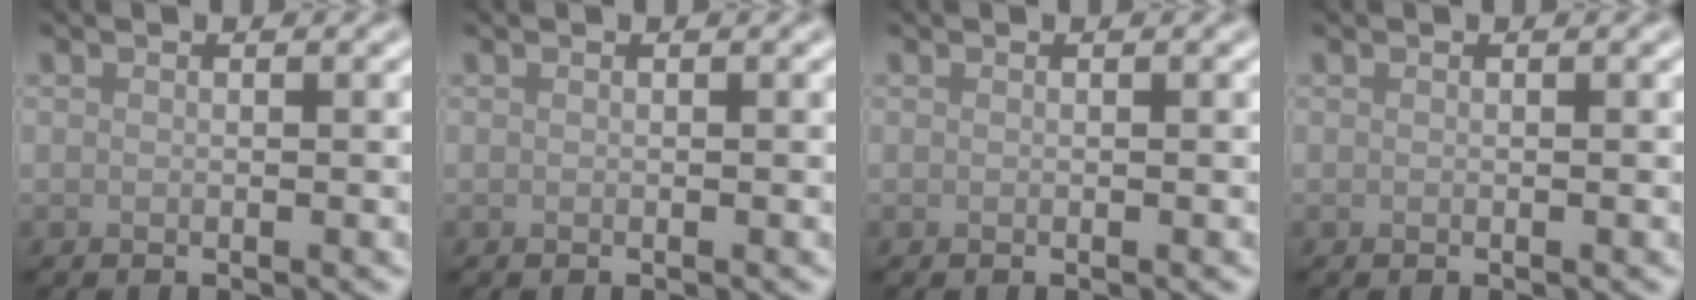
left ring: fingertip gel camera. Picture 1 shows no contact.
{"total": 0.0}
{"total": 0.0}
{"total": 0.0}